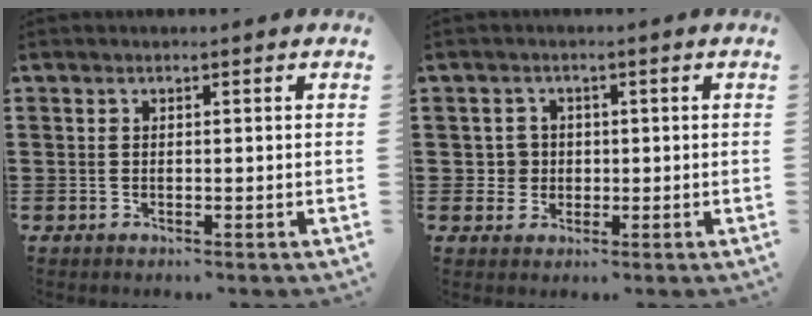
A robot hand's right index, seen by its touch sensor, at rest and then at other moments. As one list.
[{"total": 2.9, "force": [-0.2, 2.8, 0.6], "torque": [-0.026, 0.008, -0.008]}]